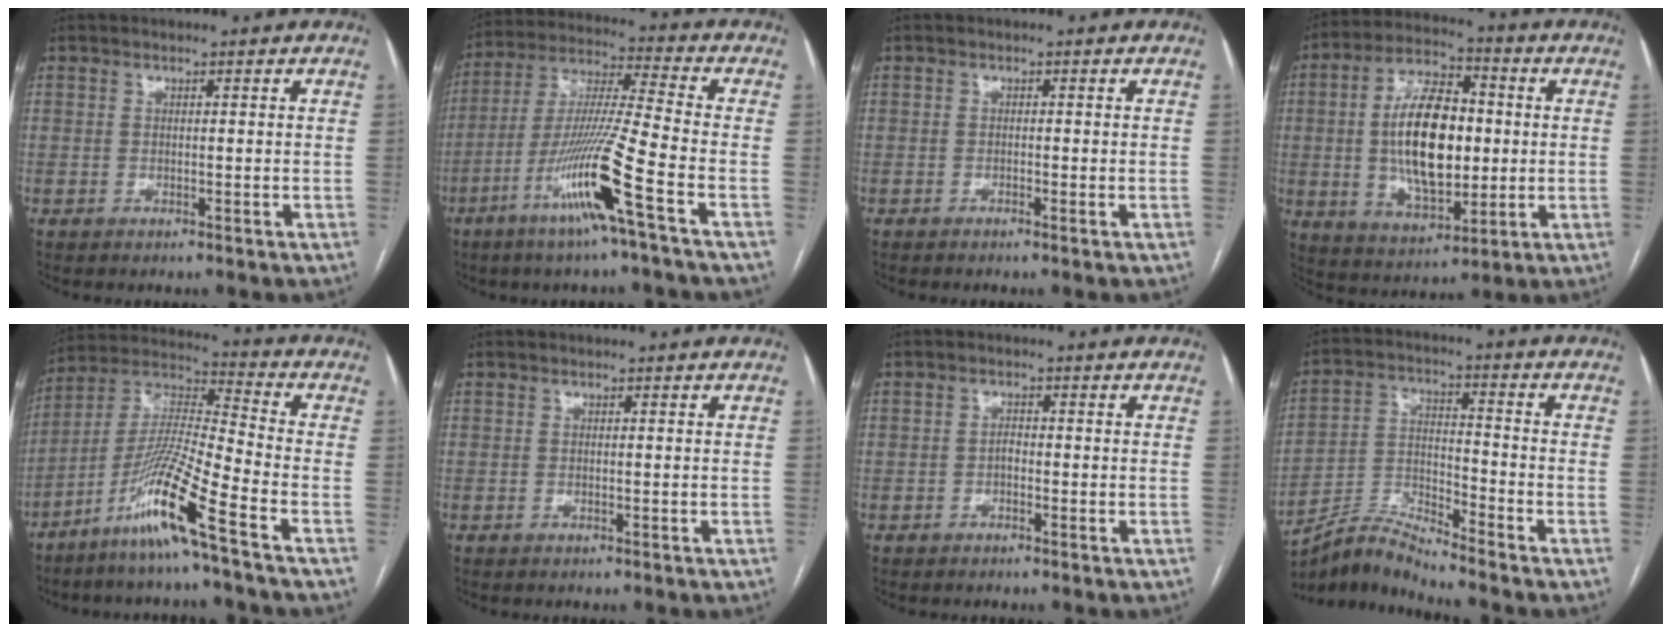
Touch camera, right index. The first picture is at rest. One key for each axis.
{"total": 14.4, "fx": -6.8, "fy": -1.5, "fz": 12.7, "tx": -0.252, "ty": -0.017, "tz": -0.131}
{"total": 0.6, "fx": -0.4, "fy": -0.1, "fz": 0.4, "tx": -0.009, "ty": 0.001, "tz": -0.005}
{"total": 15.3, "fx": 0.4, "fy": 7.2, "fz": 13.6, "tx": -0.256, "ty": 0.015, "tz": 0.012}
{"total": 13.1, "fx": -7.7, "fy": -1.3, "fz": 10.5, "tx": -0.214, "ty": -0.019, "tz": -0.153}
{"total": 0.0}
{"total": 1.0, "fx": -0.5, "fy": 0.7, "fz": 0.6, "tx": -0.005, "ty": 0.005, "tz": -0.010}
{"total": 7.9, "fx": -7.6, "fy": -1.2, "fz": 1.6, "tx": -0.039, "ty": 0.004, "tz": -0.143}